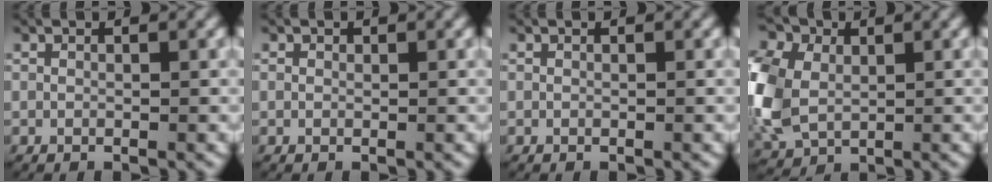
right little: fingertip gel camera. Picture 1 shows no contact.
{"total": 0.0}
{"total": 0.0}
{"total": 7.6, "force": [0.2, 6.5, 3.9], "torque": [-0.118, -0.018, 0.015]}